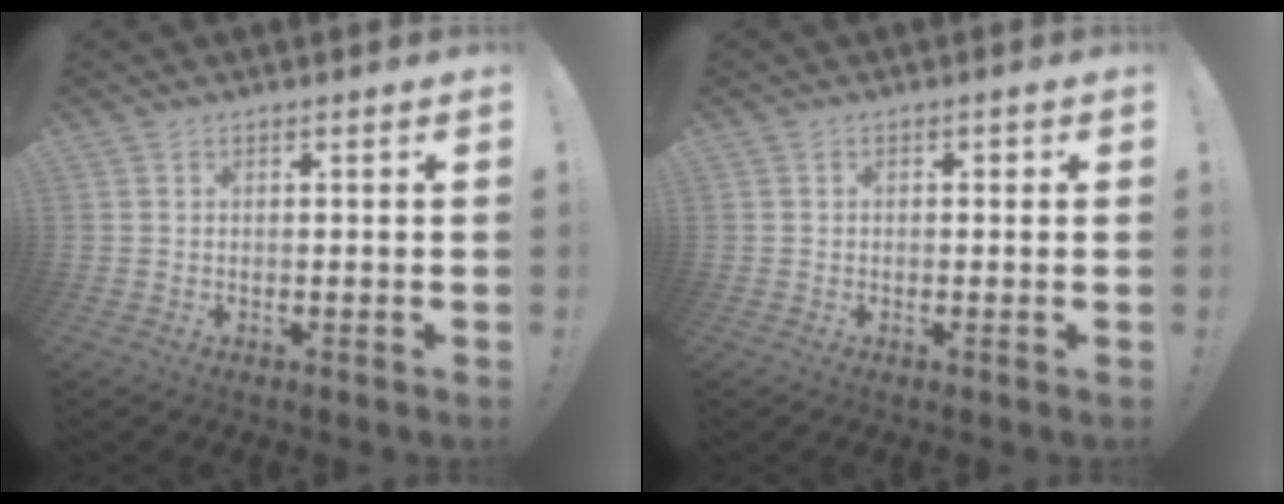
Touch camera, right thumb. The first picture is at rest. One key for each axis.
{"total": 1.0, "fx": -0.4, "fy": 0.8, "fz": 0.4, "tx": -0.001, "ty": 0.003, "tz": -0.009}